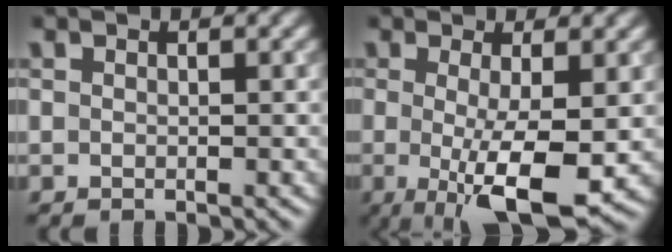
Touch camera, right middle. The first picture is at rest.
{"total": 6.9, "force": [-1.1, 1.5, 6.6], "torque": [-0.109, -0.018, -0.012]}